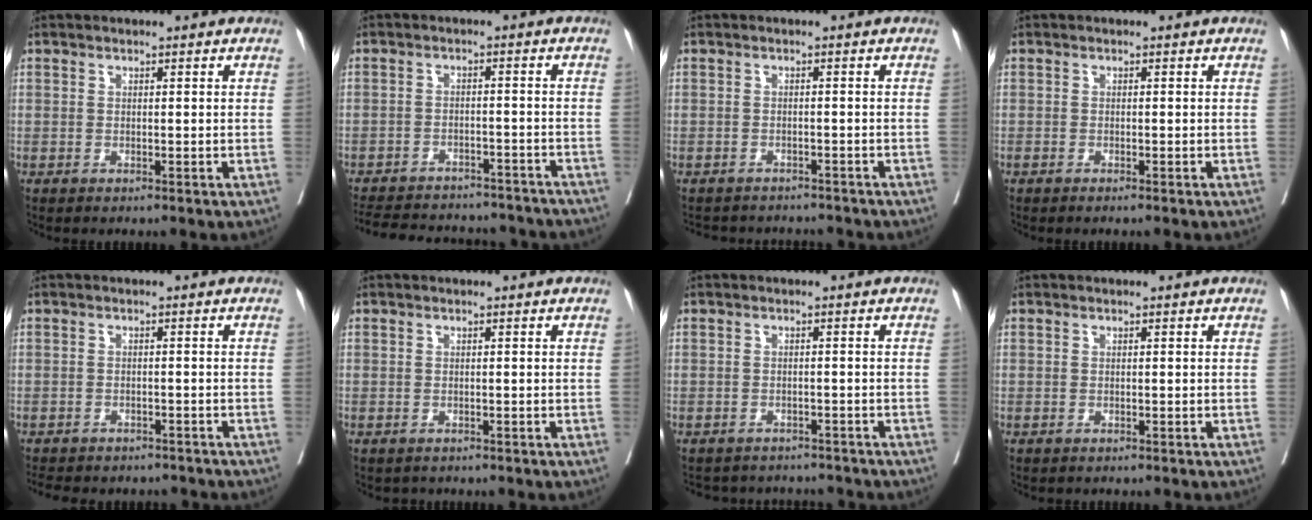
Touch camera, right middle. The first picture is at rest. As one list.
[{"total": 20.8, "force": [-18.6, 6.0, 6.9], "torque": [-0.161, -0.014, -0.237]}, {"total": 7.9, "force": [-7.5, 2.2, 1.2], "torque": [-0.017, 0.007, -0.091]}, {"total": 0.9, "force": [-0.8, 0.0, 0.4], "torque": [-0.007, -0.002, -0.011]}, {"total": 10.4, "force": [-9.1, 3.8, 3.2], "torque": [-0.063, 0.001, -0.111]}, {"total": 1.0, "force": [-0.8, 0.6, 0.0], "torque": [-0.006, 0.000, -0.011]}, {"total": 7.4, "force": [-7.0, 2.3, 0.5], "torque": [-0.003, 0.013, -0.083]}, {"total": 0.0}]